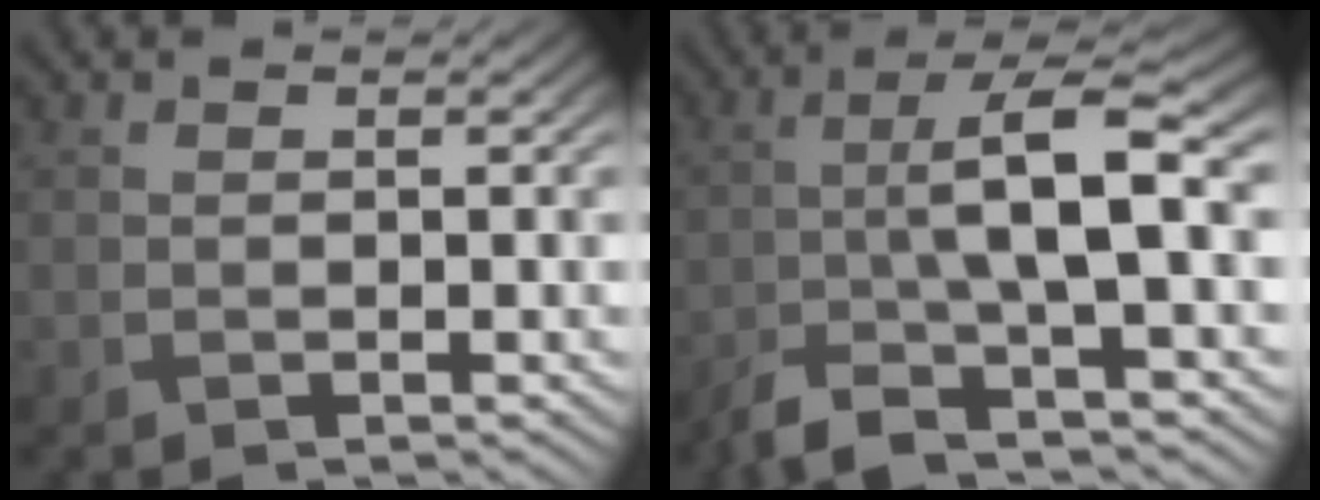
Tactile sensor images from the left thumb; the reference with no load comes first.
{"total": 8.7, "force": [-3.1, 1.6, 7.9], "torque": [-0.148, 0.008, -0.073]}